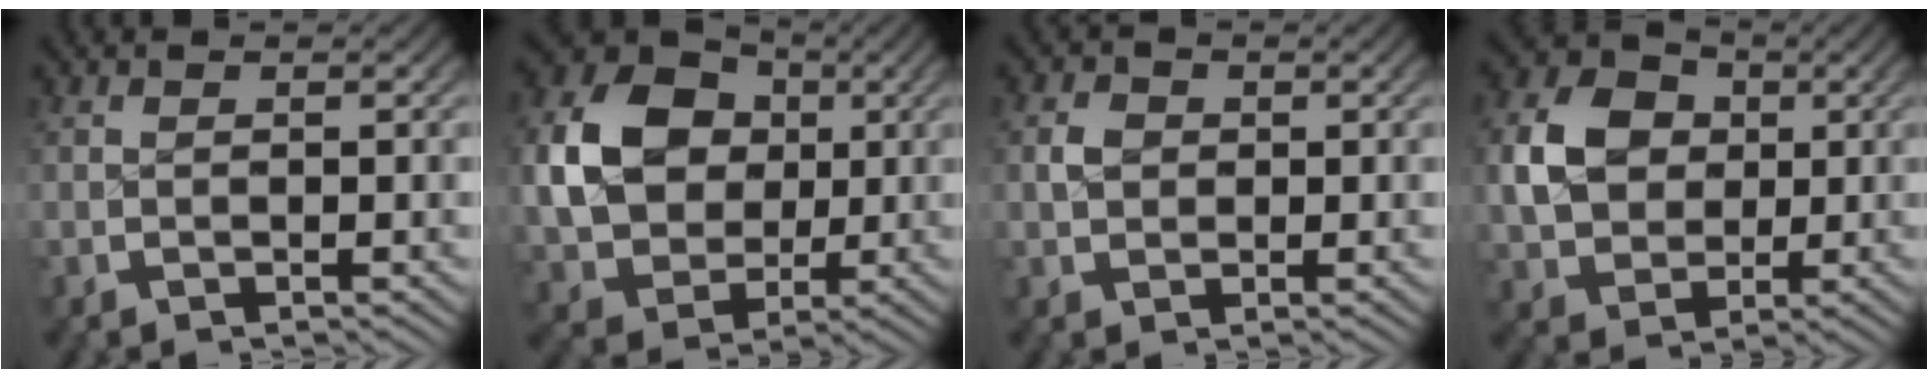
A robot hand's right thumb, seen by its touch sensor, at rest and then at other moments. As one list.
[{"total": 13.3, "force": [1.8, 10.9, 7.5], "torque": [-0.173, -0.030, 0.042]}, {"total": 1.9, "force": [0.5, 1.8, 0.2], "torque": [-0.006, -0.005, 0.012]}, {"total": 8.2, "force": [1.3, 6.9, 4.4], "torque": [-0.098, -0.023, 0.036]}]